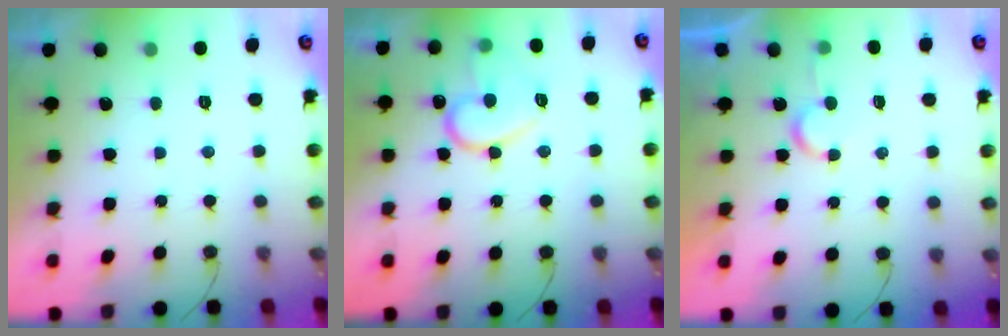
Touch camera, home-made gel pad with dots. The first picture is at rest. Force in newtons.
{"total": 13.3, "press": 13.3, "slide": 1.1}
{"total": 4.8, "press": 4.8, "slide": 0.3}